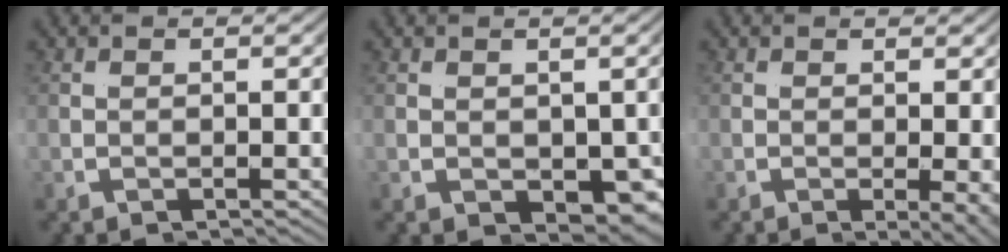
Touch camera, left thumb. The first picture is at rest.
{"total": 4.4, "force": [-0.3, 2.8, 3.4], "torque": [-0.053, -0.008, 0.000]}
{"total": 2.1, "force": [-0.2, -0.6, 2.0], "torque": [-0.030, 0.007, -0.009]}